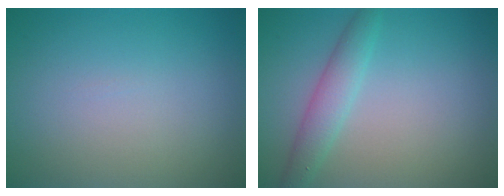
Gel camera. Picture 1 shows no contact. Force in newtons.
{"total": 2.5, "press": 2.5, "slide": 0.0}